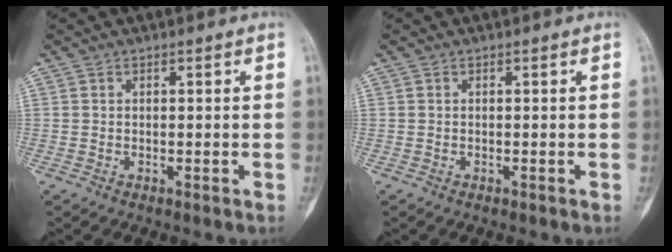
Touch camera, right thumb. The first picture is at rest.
{"total": 0.0}